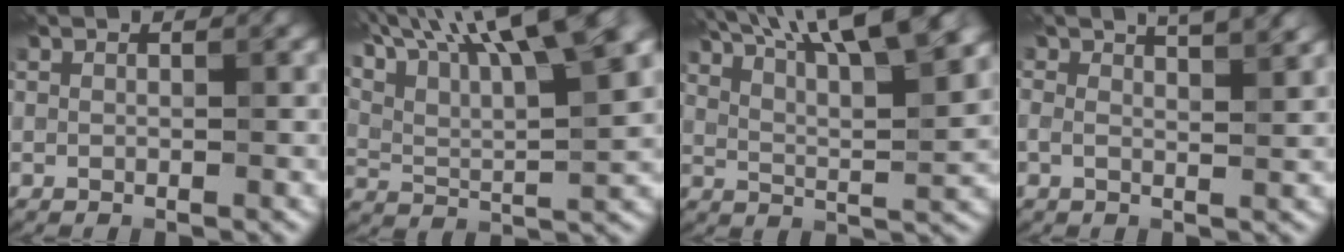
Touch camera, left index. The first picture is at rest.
{"total": 16.4, "force": [10.3, 5.0, 11.7], "torque": [-0.193, 0.042, 0.141]}
{"total": 14.5, "force": [9.6, 4.1, 10.1], "torque": [-0.136, 0.040, 0.112]}
{"total": 5.4, "force": [2.8, 1.9, 4.3], "torque": [-0.046, 0.029, 0.005]}